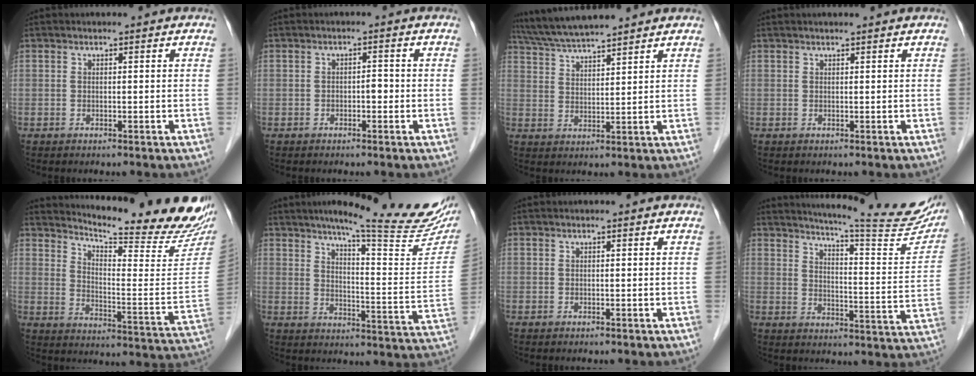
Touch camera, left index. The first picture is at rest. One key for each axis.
{"total": 1.3, "fx": -0.5, "fy": 0.6, "fz": 1.0, "tx": -0.013, "ty": 0.003, "tz": -0.008}
{"total": 9.9, "fx": 9.0, "fy": 0.0, "fz": 4.1, "tx": -0.080, "ty": 0.031, "tz": 0.159}
{"total": 2.5, "fx": 2.2, "fy": 0.0, "fz": 1.1, "tx": -0.011, "ty": 0.022, "tz": 0.031}
{"total": 23.1, "fx": 21.3, "fy": 1.5, "fz": 8.9, "tx": -0.136, "ty": -0.106, "tz": 0.267}
{"total": 22.3, "fx": 18.2, "fy": 1.7, "fz": 12.9, "tx": -0.170, "ty": -0.047, "tz": 0.227}
{"total": 0.0}
{"total": 20.9, "fx": 18.7, "fy": 1.0, "fz": 9.2, "tx": -0.129, "ty": -0.074, "tz": 0.226}